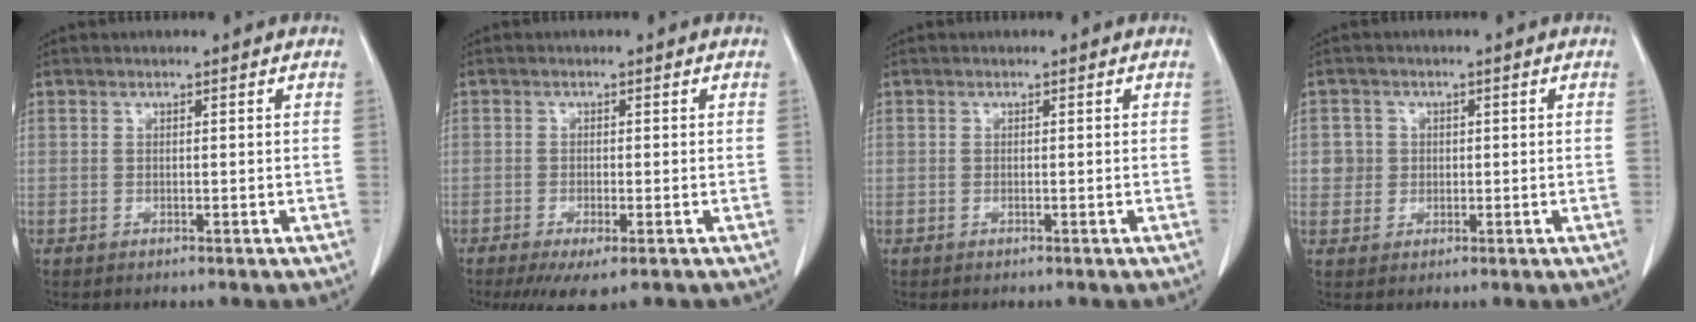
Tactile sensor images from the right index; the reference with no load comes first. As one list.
[{"total": 4.8, "force": [-2.9, 0.9, 3.7], "torque": [-0.057, -0.014, -0.044]}, {"total": 0.0}, {"total": 2.9, "force": [0.3, 2.9, 0.1], "torque": [0.009, 0.007, 0.005]}]